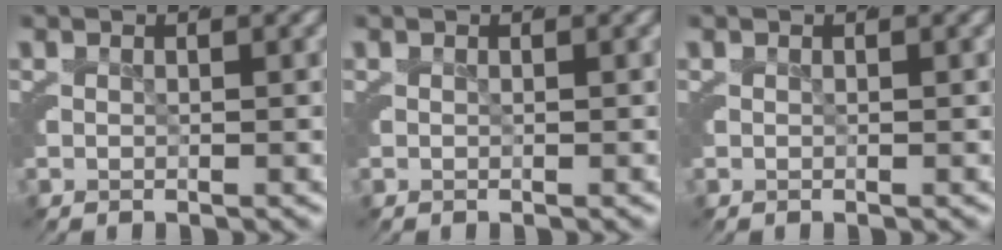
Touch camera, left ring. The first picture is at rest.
{"total": 0.0}
{"total": 0.0}